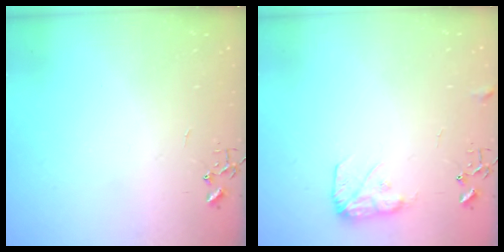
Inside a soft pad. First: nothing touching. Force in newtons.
{"total": 9.2, "press": 9.2, "slide": 0.3}